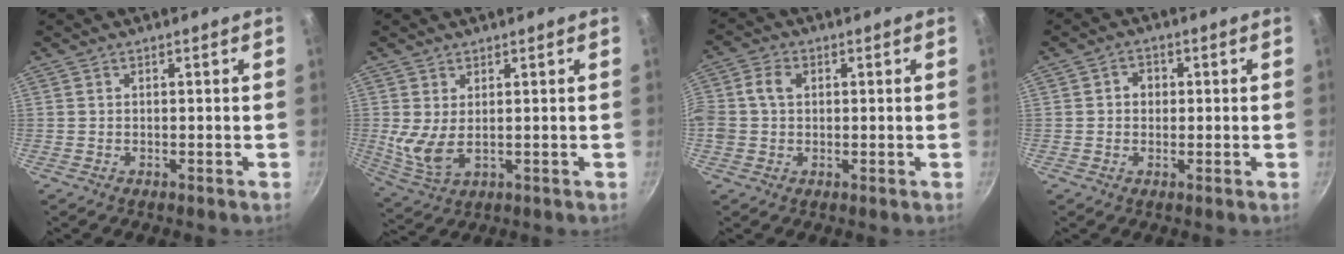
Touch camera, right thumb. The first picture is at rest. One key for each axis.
{"total": 6.1, "fx": 1.0, "fy": 2.9, "fz": 5.2, "tx": -0.102, "ty": -0.018, "tz": 0.033}
{"total": 5.5, "fx": 0.8, "fy": 4.3, "fz": 3.4, "tx": -0.060, "ty": 0.011, "tz": 0.006}
{"total": 3.1, "fx": 0.3, "fy": 2.6, "fz": 1.5, "tx": -0.006, "ty": 0.004, "tz": 0.001}